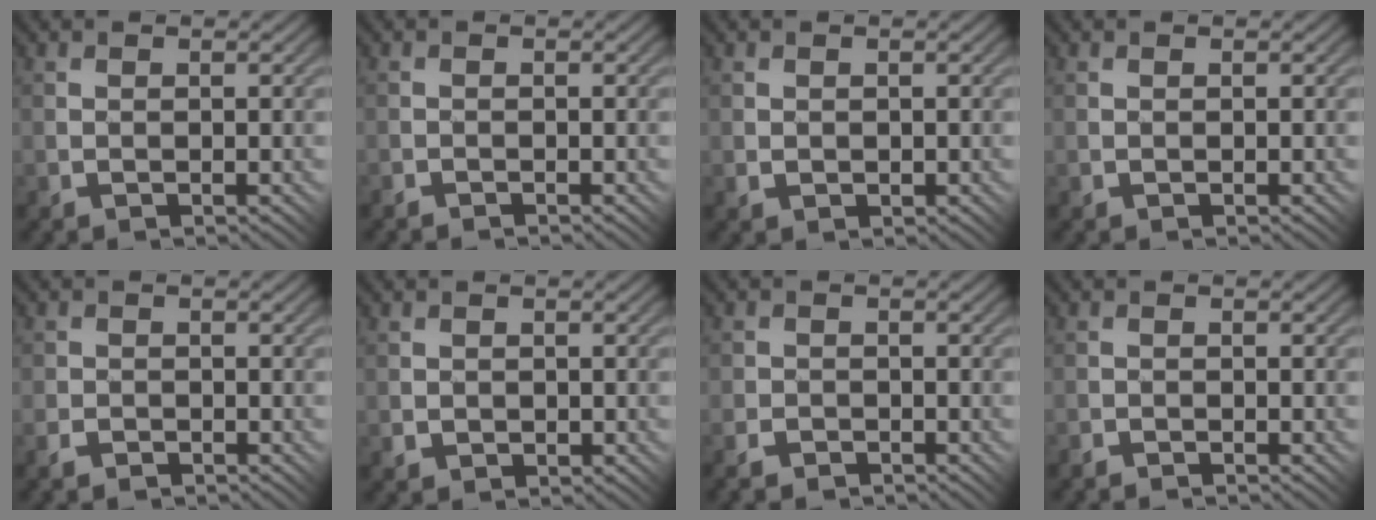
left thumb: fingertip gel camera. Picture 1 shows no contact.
{"total": 1.0, "force": [-1.0, 0.1, 0.0], "torque": [-0.001, 0.001, -0.023]}
{"total": 0.9, "force": [0.3, 0.8, 0.3], "torque": [0.000, -0.003, 0.007]}
{"total": 0.0}
{"total": 2.2, "force": [-1.7, 1.2, 0.8], "torque": [-0.018, 0.004, -0.034]}
{"total": 1.2, "force": [-0.1, 1.2, 0.2], "torque": [0.000, 0.001, 0.000]}
{"total": 2.7, "force": [-2.2, 1.4, 0.8], "torque": [-0.016, 0.004, -0.043]}
{"total": 1.4, "force": [-1.3, 0.1, 0.1], "torque": [-0.001, 0.001, -0.029]}